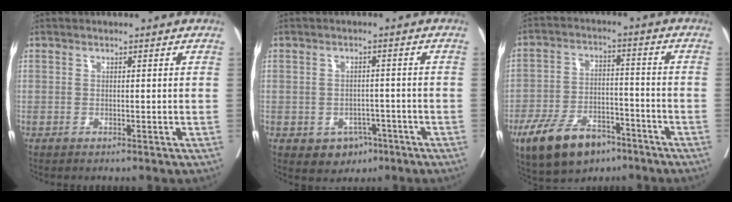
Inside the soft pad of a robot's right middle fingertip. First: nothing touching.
{"total": 4.6, "force": [-2.3, 3.5, 1.9], "torque": [-0.016, 0.005, -0.023]}
{"total": 11.6, "force": [-7.5, 5.7, 6.9], "torque": [-0.131, 0.001, -0.128]}